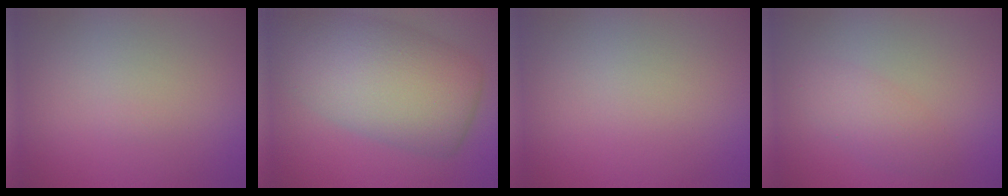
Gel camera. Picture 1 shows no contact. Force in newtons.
{"total": 9.8, "press": 9.8, "slide": 0.4}
{"total": 0.0}
{"total": 2.2, "press": 2.2, "slide": 0.1}